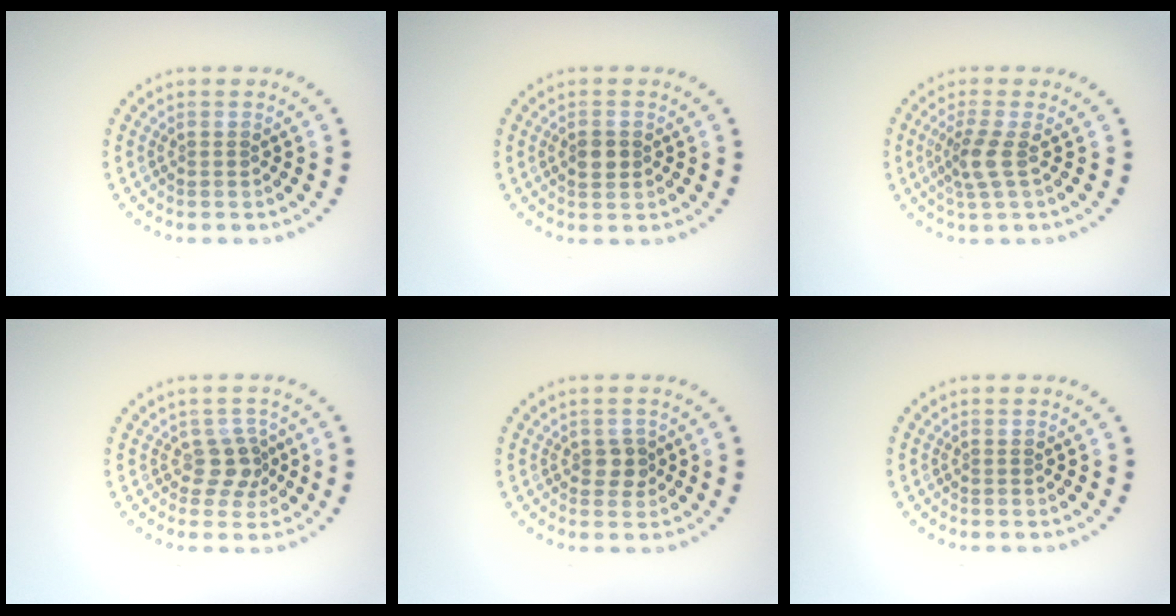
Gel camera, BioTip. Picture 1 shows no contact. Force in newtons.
{"total": 1.7, "press": 1.7, "slide": 0.1}
{"total": 2.3, "press": 1.7, "slide": 1.5}
{"total": 2.3, "press": 1.9, "slide": 1.3}
{"total": 1.6, "press": 1.5, "slide": 0.4}
{"total": 0.0}